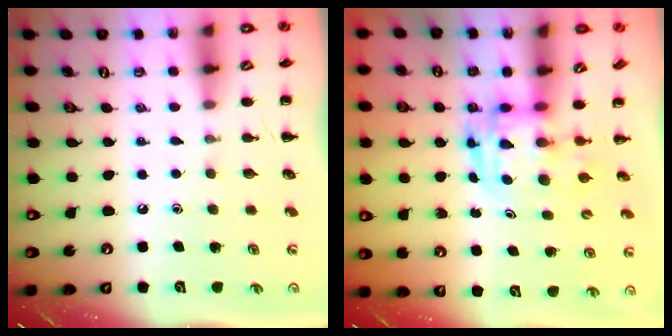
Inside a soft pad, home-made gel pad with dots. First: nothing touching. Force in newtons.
{"total": 3.4, "press": 3.4, "slide": 0.7}